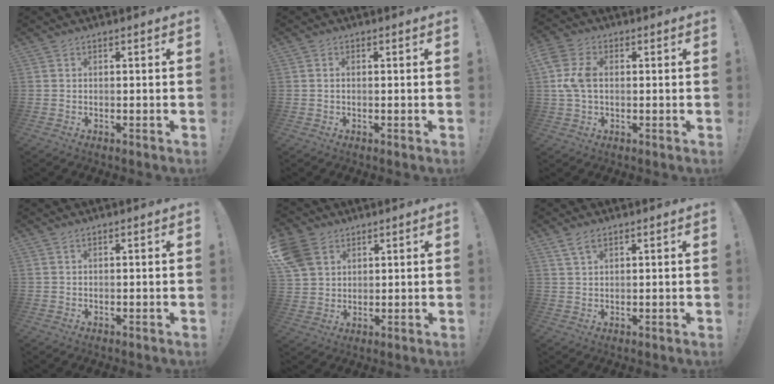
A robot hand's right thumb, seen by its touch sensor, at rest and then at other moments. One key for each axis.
{"total": 0.5, "fx": -0.2, "fy": 0.2, "fz": 0.4, "tx": -0.016, "ty": 0.005, "tz": -0.002}
{"total": 9.2, "fx": 1.0, "fy": 6.2, "fz": 6.6, "tx": -0.139, "ty": 0.003, "tz": 0.021}
{"total": 0.6, "fx": 0.4, "fy": 0.2, "fz": 0.4, "tx": -0.016, "ty": 0.003, "tz": 0.010}
{"total": 9.3, "fx": 5.0, "fy": 6.9, "fz": 3.6, "tx": -0.084, "ty": -0.019, "tz": 0.103}
{"total": 3.6, "fx": 2.4, "fy": 1.5, "fz": 2.2, "tx": -0.039, "ty": -0.009, "tz": 0.044}